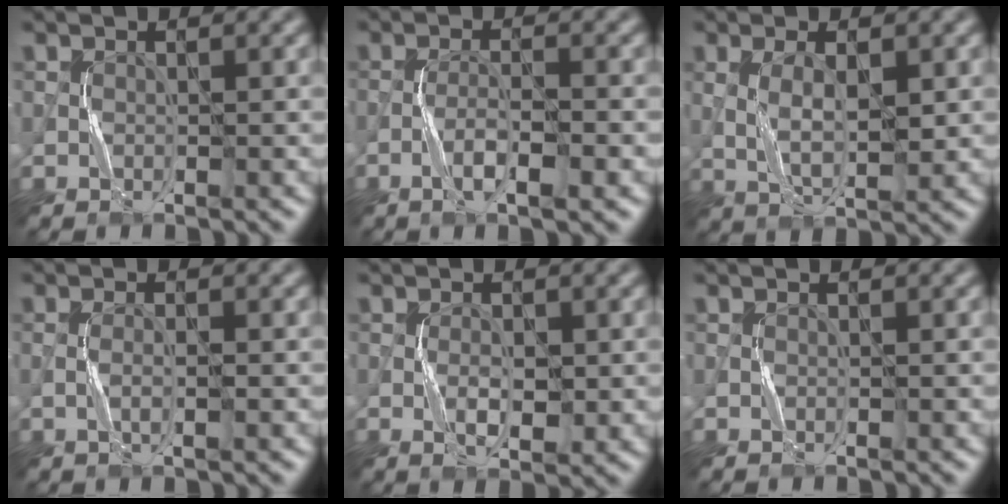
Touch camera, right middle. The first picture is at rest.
{"total": 3.2, "force": [-1.5, 0.6, 2.7], "torque": [-0.053, 0.006, -0.031]}
{"total": 3.9, "force": [0.5, 1.5, 3.6], "torque": [-0.076, -0.004, 0.015]}
{"total": 1.3, "force": [-0.2, 0.3, 1.3], "torque": [-0.030, 0.001, -0.008]}
{"total": 2.3, "force": [-0.2, 1.1, 2.1], "torque": [-0.037, -0.002, -0.001]}
{"total": 0.0}